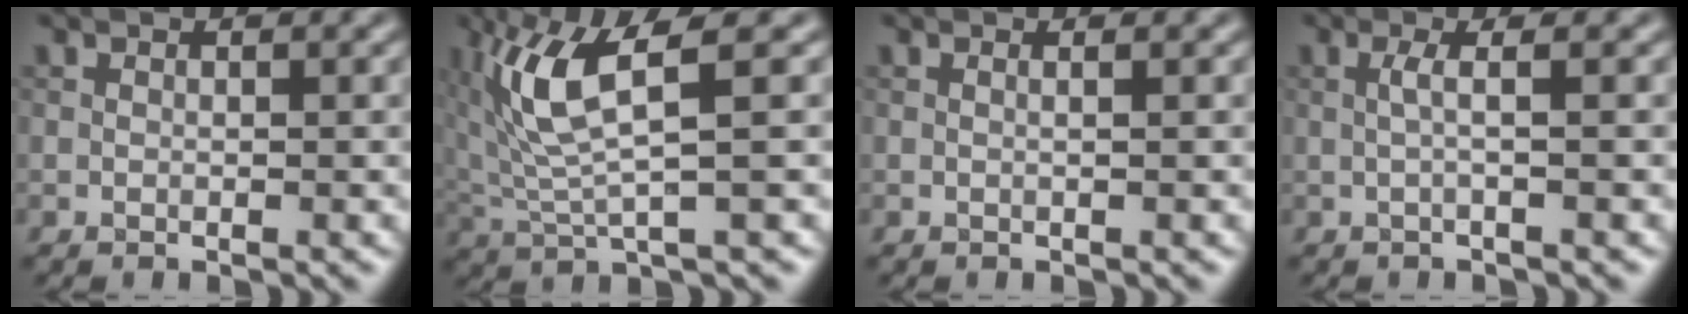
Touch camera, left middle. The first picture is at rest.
{"total": 6.4, "force": [2.0, 1.4, 6.0], "torque": [-0.146, 0.001, 0.042]}
{"total": 1.1, "force": [0.5, 0.5, 0.9], "torque": [-0.007, -0.006, -0.007]}
{"total": 1.6, "force": [0.2, 0.1, 1.6], "torque": [-0.034, 0.001, 0.000]}